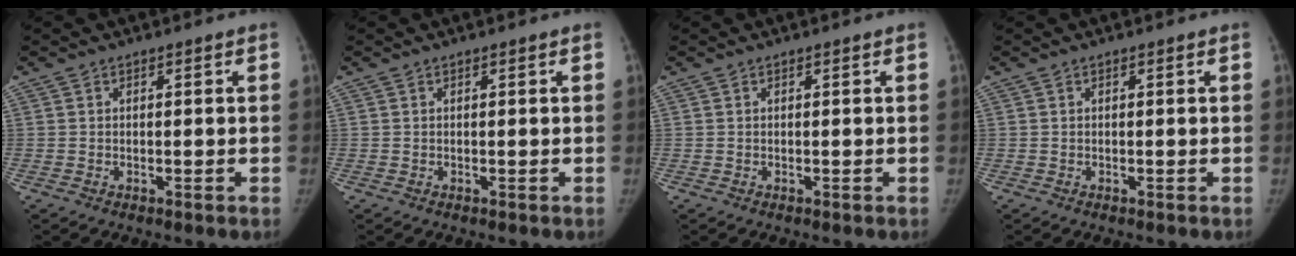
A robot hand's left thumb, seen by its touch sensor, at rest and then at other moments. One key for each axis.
{"total": 0.0}
{"total": 0.0}
{"total": 0.0}